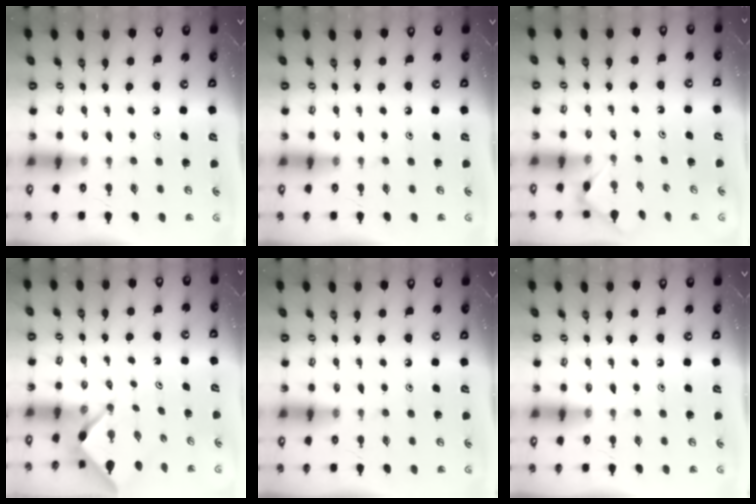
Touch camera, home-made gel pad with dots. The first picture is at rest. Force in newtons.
{"total": 0.0}
{"total": 3.6, "press": 3.6, "slide": 0.4}
{"total": 2.1, "press": 2.1, "slide": 0.3}
{"total": 0.0}
{"total": 0.0}